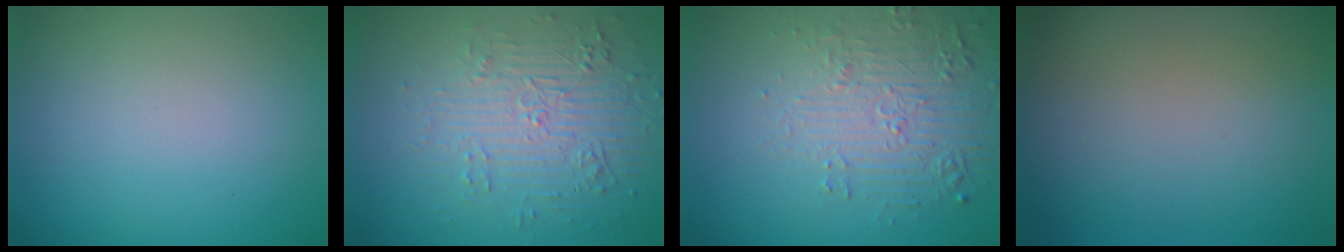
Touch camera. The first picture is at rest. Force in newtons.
{"total": 4.3, "press": 3.7, "slide": 2.2}
{"total": 5.4, "press": 3.8, "slide": 3.8}
{"total": 0.0}